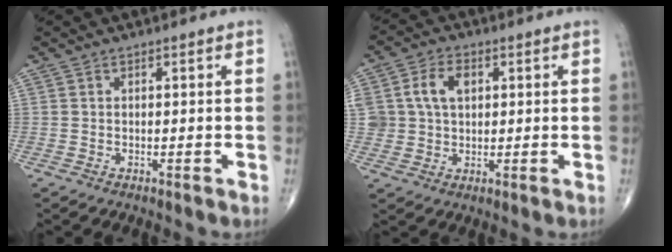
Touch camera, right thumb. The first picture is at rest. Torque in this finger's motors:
{"motor_torque": [0.97, 1.14, 0.94, 0.26, 0.01]}